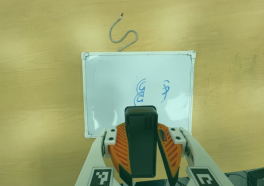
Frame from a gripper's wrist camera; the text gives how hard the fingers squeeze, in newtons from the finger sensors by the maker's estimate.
{"total": 10.1, "left": 9.7, "right": 10.5}